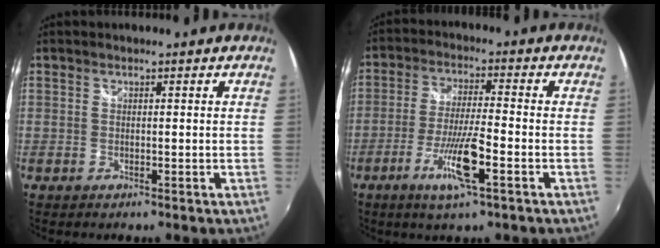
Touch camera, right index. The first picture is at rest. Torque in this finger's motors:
{"motor_torque": [0.97, 0.95, 0.36, 0.13]}